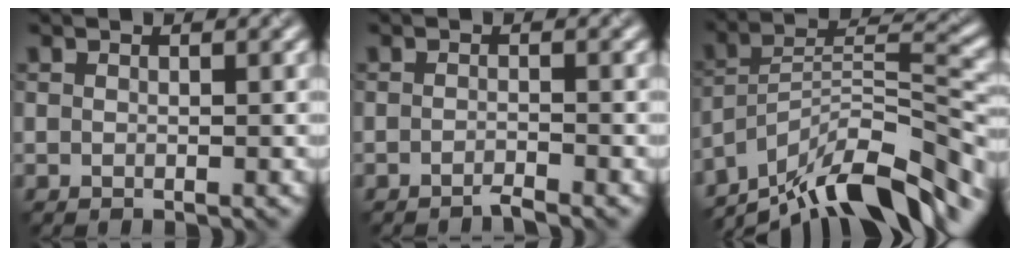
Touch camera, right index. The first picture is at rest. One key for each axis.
{"total": 1.1, "fx": -1.0, "fy": 0.0, "fz": 0.4, "tx": -0.005, "ty": 0.002, "tz": -0.025}
{"total": 13.0, "fx": -10.1, "fy": 3.3, "fz": 7.5, "tx": -0.134, "ty": 0.039, "tz": -0.176}